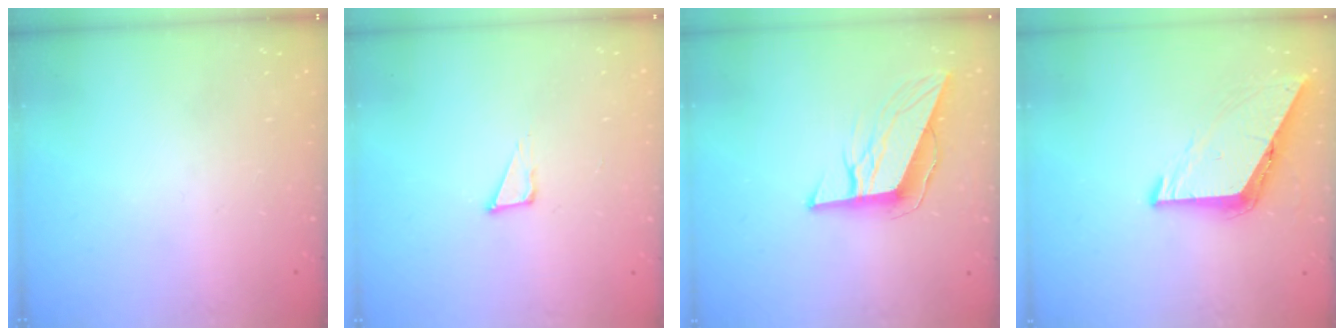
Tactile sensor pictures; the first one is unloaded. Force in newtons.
{"total": 4.0, "press": 3.9, "slide": 0.8}
{"total": 10.7, "press": 10.2, "slide": 3.3}
{"total": 6.8, "press": 6.8, "slide": 0.4}